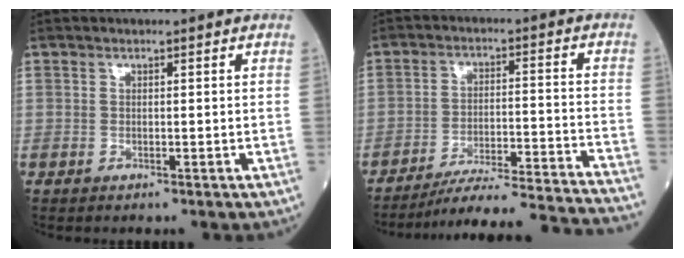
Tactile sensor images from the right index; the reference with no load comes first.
{"total": 21.7, "force": [-20.6, -1.8, 6.7], "torque": [-0.066, -0.026, -0.288]}